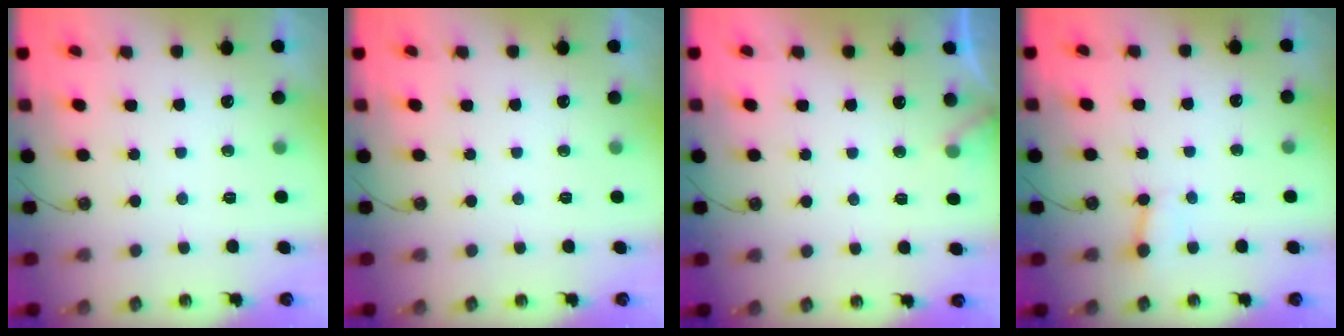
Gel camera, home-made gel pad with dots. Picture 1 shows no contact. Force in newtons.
{"total": 0.0}
{"total": 4.5, "press": 4.5, "slide": 0.4}
{"total": 3.0, "press": 2.9, "slide": 0.4}